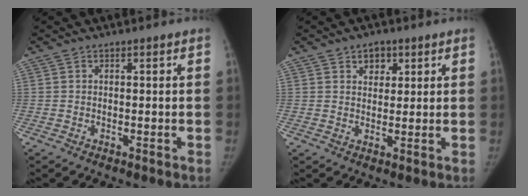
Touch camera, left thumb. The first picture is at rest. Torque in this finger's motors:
{"motor_torque": [-0.35, 0.00, 0.51, -0.11, 0.02]}